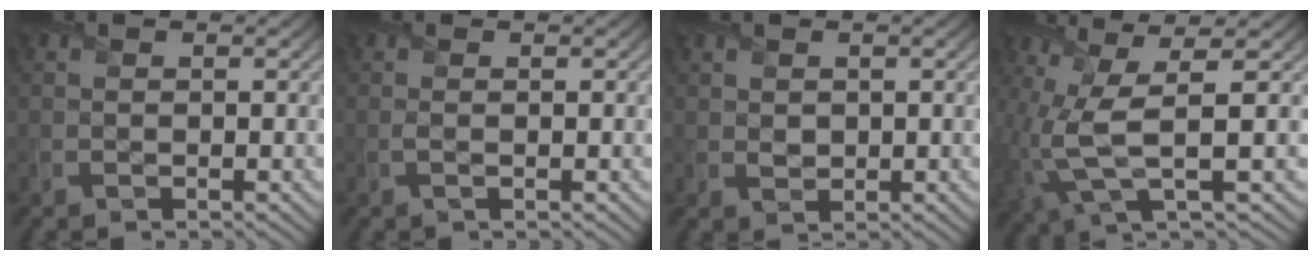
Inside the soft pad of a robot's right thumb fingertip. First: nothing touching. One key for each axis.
{"total": 0.7, "fx": 0.0, "fy": 0.1, "fz": 0.7, "tx": -0.017, "ty": -0.001, "tz": -0.001}
{"total": 1.3, "fx": 0.5, "fy": 1.0, "fz": 0.7, "tx": -0.018, "ty": -0.002, "tz": 0.015}
{"total": 8.6, "fx": -0.3, "fy": 2.3, "fz": 8.3, "tx": -0.182, "ty": 0.005, "tz": -0.012}